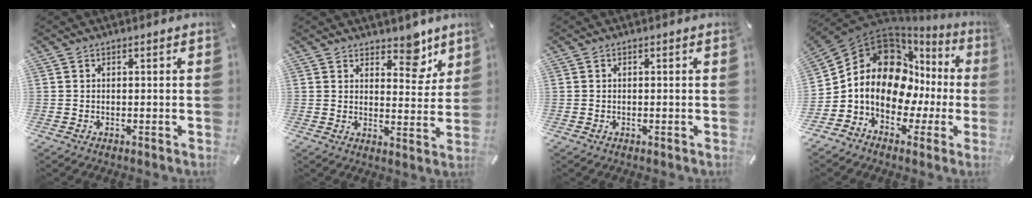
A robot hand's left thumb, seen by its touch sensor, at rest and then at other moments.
{"total": 8.6, "force": [6.4, 4.5, 3.6], "torque": [-0.021, -0.048, 0.106]}
{"total": 0.0}
{"total": 15.8, "force": [2.3, 12.7, 9.2], "torque": [-0.165, -0.031, 0.038]}